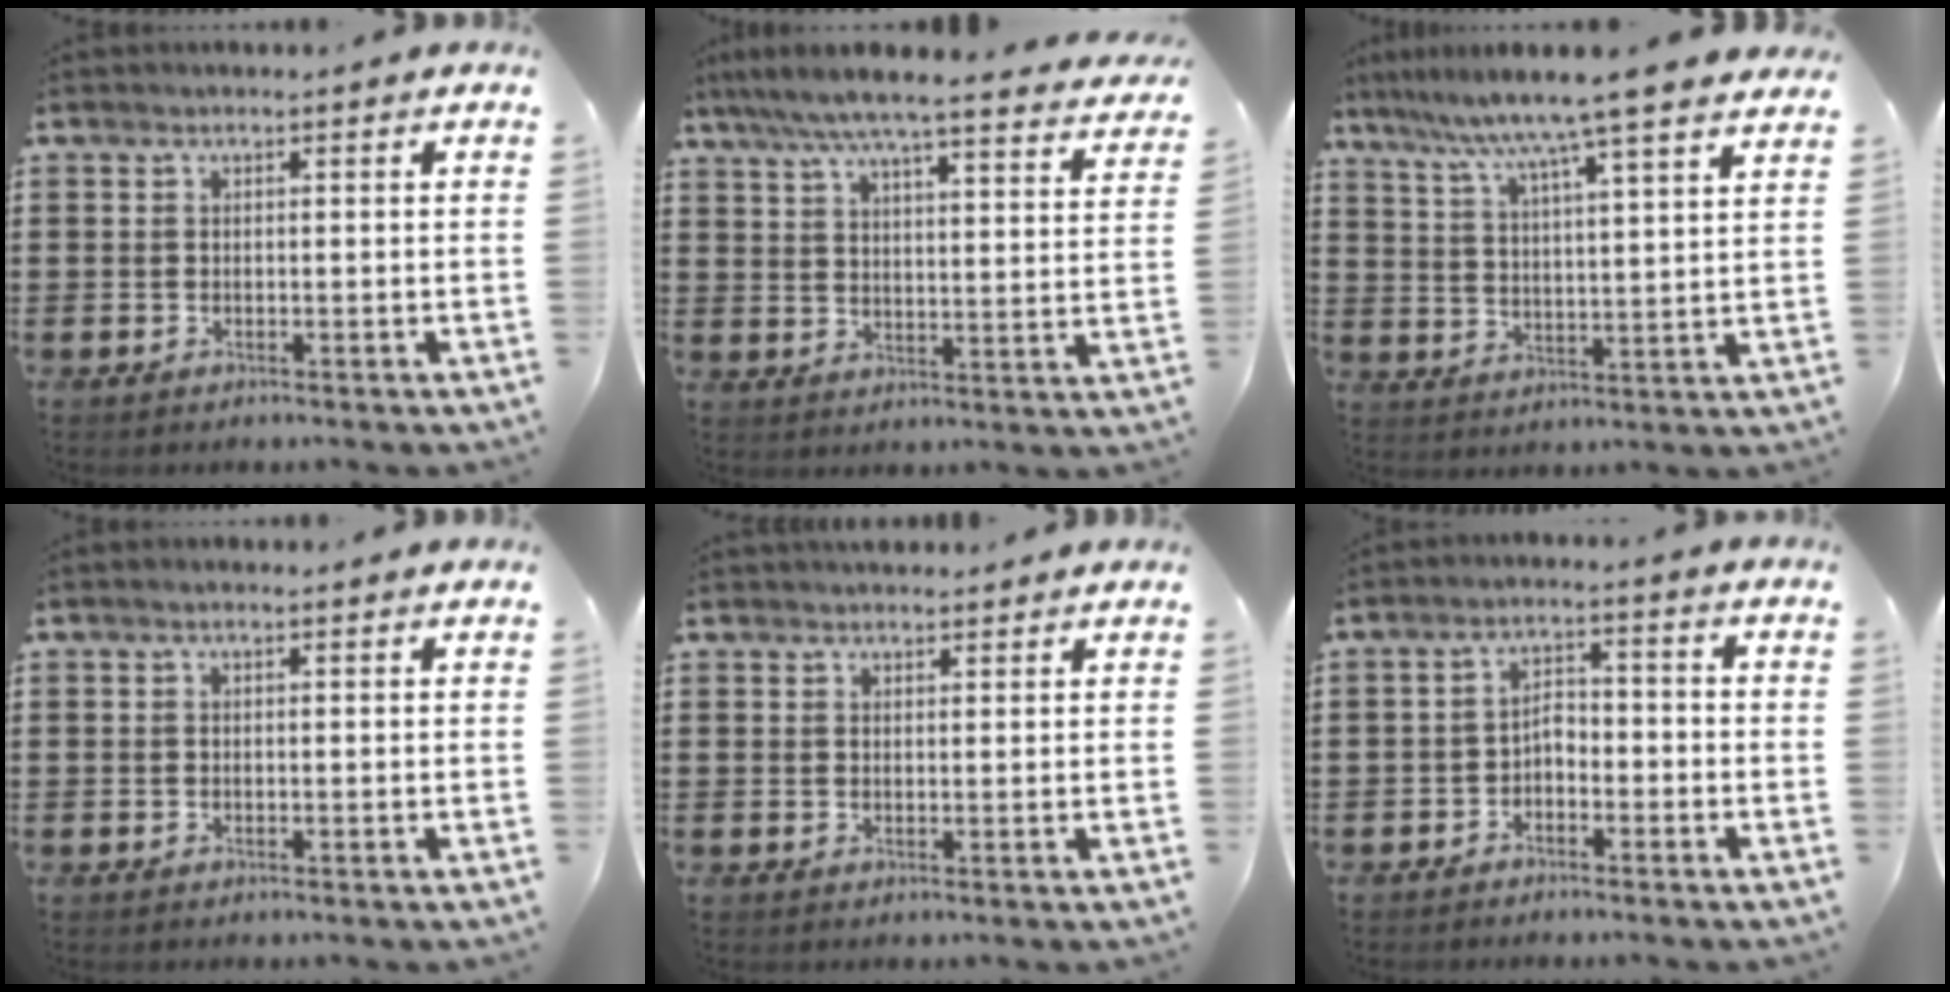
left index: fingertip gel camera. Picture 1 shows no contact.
{"total": 6.1, "force": [5.4, -0.2, 2.8], "torque": [-0.078, -0.035, 0.089]}
{"total": 6.9, "force": [5.9, -1.4, 3.1], "torque": [-0.086, -0.042, 0.092]}
{"total": 0.6, "force": [0.3, 0.0, 0.5], "torque": [-0.009, 0.002, 0.006]}
{"total": 1.8, "force": [1.7, 0.5, 0.1], "torque": [-0.006, 0.002, 0.034]}
{"total": 2.8, "force": [-2.1, 1.2, 1.3], "torque": [-0.030, 0.010, -0.047]}